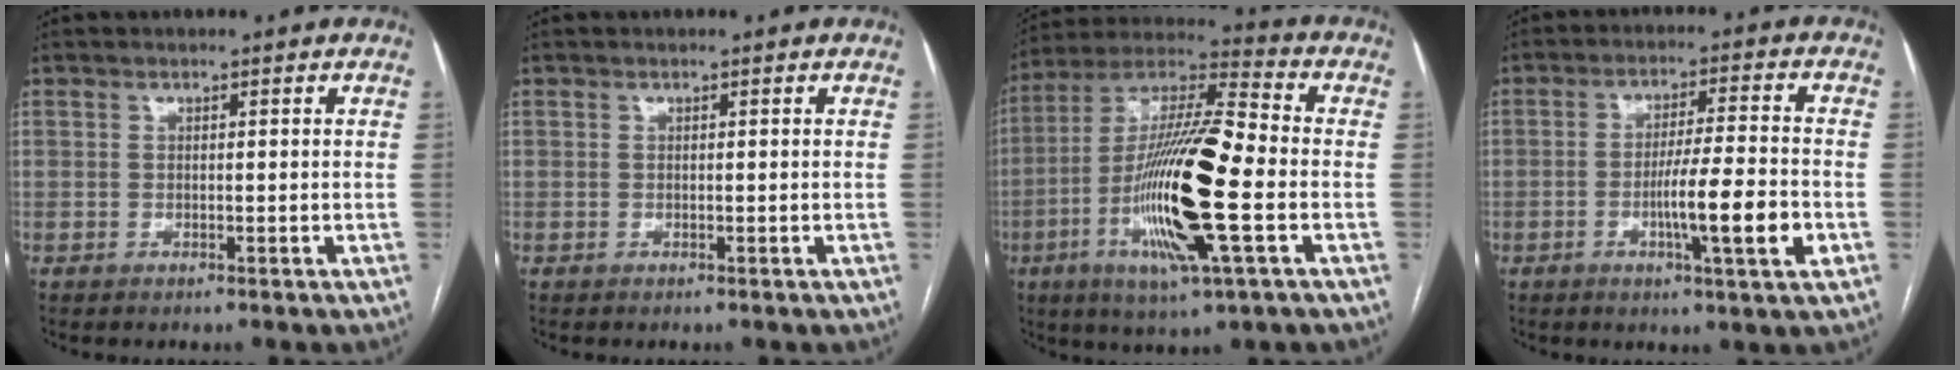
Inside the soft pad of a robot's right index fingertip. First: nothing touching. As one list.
[{"total": 0.0}, {"total": 20.5, "force": [-4.7, 2.1, 19.9], "torque": [-0.401, -0.014, -0.085]}, {"total": 9.7, "force": [-2.8, -0.1, 9.3], "torque": [-0.156, -0.006, -0.046]}]